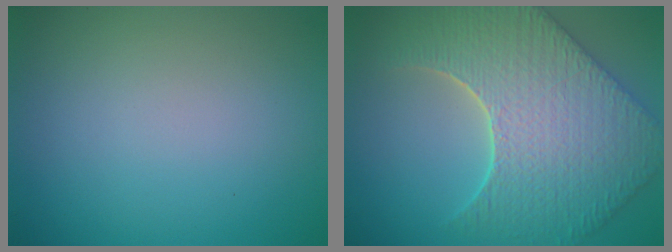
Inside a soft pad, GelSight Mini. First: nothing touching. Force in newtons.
{"total": 8.8, "press": 7.2, "slide": 5.0}